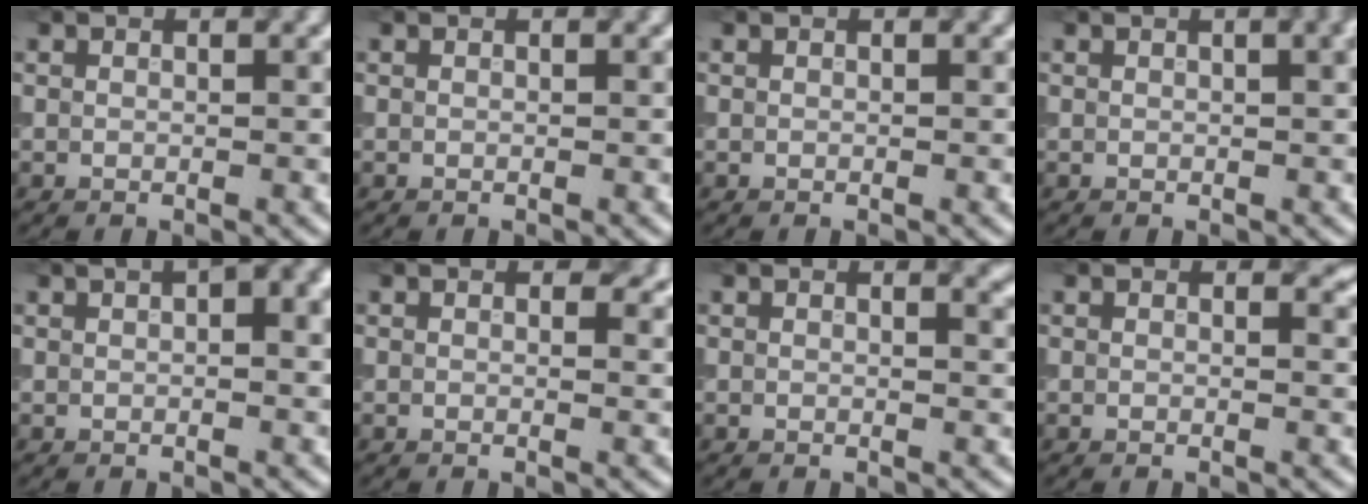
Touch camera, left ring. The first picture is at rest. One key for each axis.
{"total": 0.0}
{"total": 0.0}
{"total": 3.1, "fx": 1.2, "fy": 1.3, "fz": 2.5, "tx": -0.012, "ty": 0.011, "tz": 0.008}
{"total": 6.2, "fx": 2.4, "fy": 2.5, "fz": 5.1, "tx": -0.045, "ty": 0.019, "tz": 0.024}
{"total": 1.7, "fx": 0.9, "fy": 1.0, "fz": 1.1, "tx": -0.010, "ty": -0.006, "tz": 0.013}
{"total": 1.9, "fx": 1.4, "fy": 0.7, "fz": 1.1, "tx": -0.001, "ty": 0.002, "tz": 0.014}
{"total": 0.8, "fx": 0.6, "fy": 0.3, "fz": 0.5, "tx": -0.003, "ty": -0.004, "tz": 0.010}